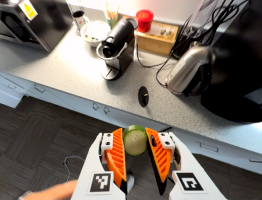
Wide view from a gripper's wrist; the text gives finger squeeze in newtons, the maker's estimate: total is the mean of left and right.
{"total": 9.3, "left": 8.9, "right": 9.8}